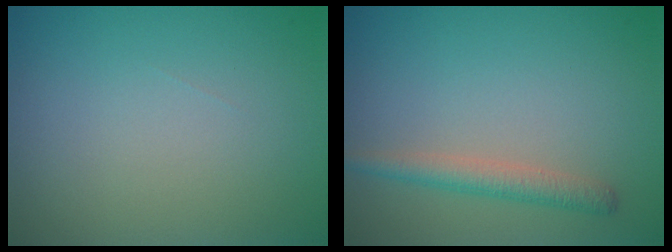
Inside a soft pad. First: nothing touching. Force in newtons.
{"total": 2.1, "press": 2.1, "slide": 0.1}